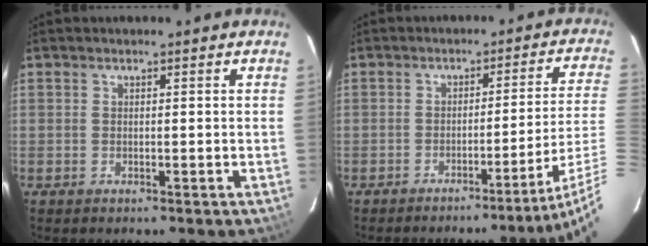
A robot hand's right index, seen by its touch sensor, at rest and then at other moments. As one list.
[{"total": 10.8, "force": [-7.2, -2.9, 7.5], "torque": [-0.086, -0.013, -0.091]}]